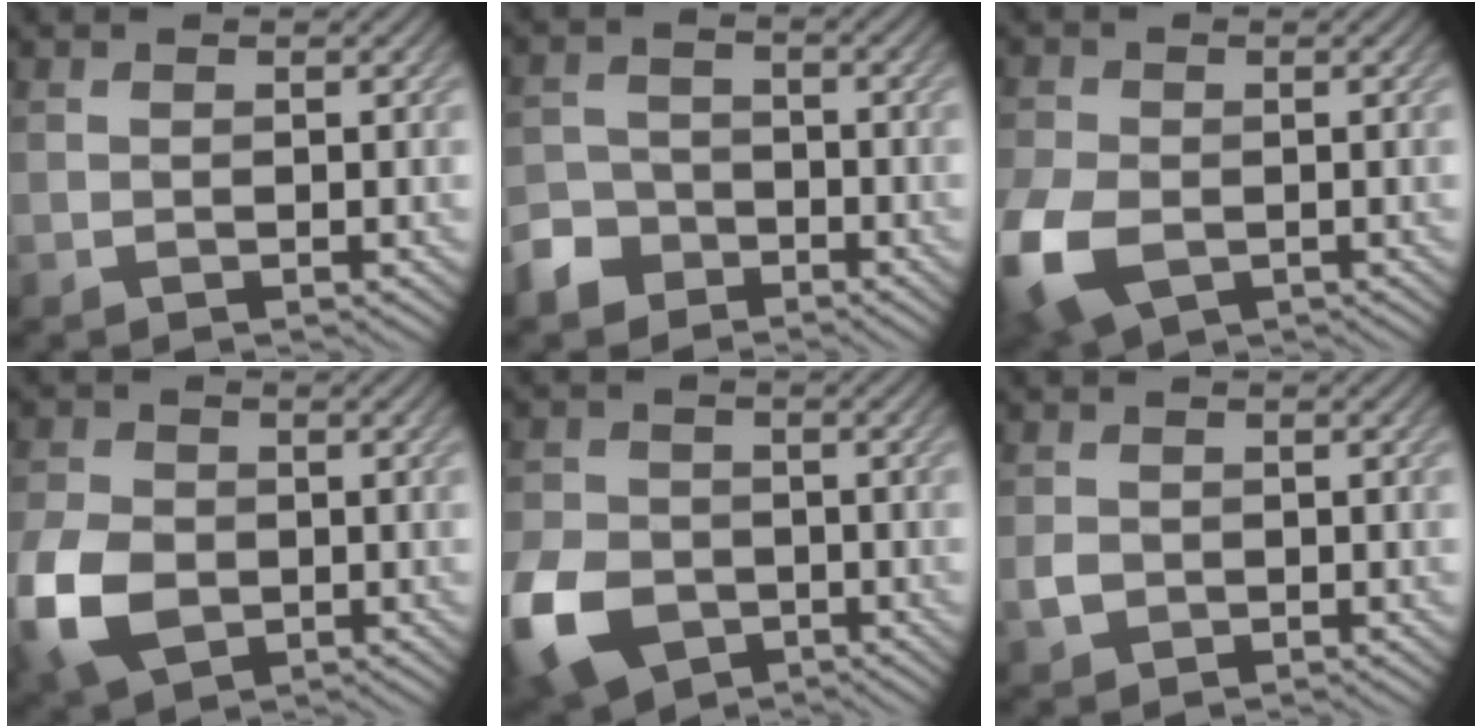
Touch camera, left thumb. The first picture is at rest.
{"total": 4.9, "force": [-3.4, 3.3, 1.4], "torque": [-0.036, 0.001, -0.076]}
{"total": 9.2, "force": [-3.3, 5.9, 6.2], "torque": [-0.182, -0.027, -0.061]}
{"total": 9.8, "force": [-2.7, 7.0, 6.3], "torque": [-0.180, -0.021, -0.062]}
{"total": 11.3, "force": [-5.0, 8.0, 6.1], "torque": [-0.174, -0.035, -0.100]}
{"total": 1.8, "force": [-0.5, 1.5, 0.8], "torque": [-0.017, -0.004, -0.013]}